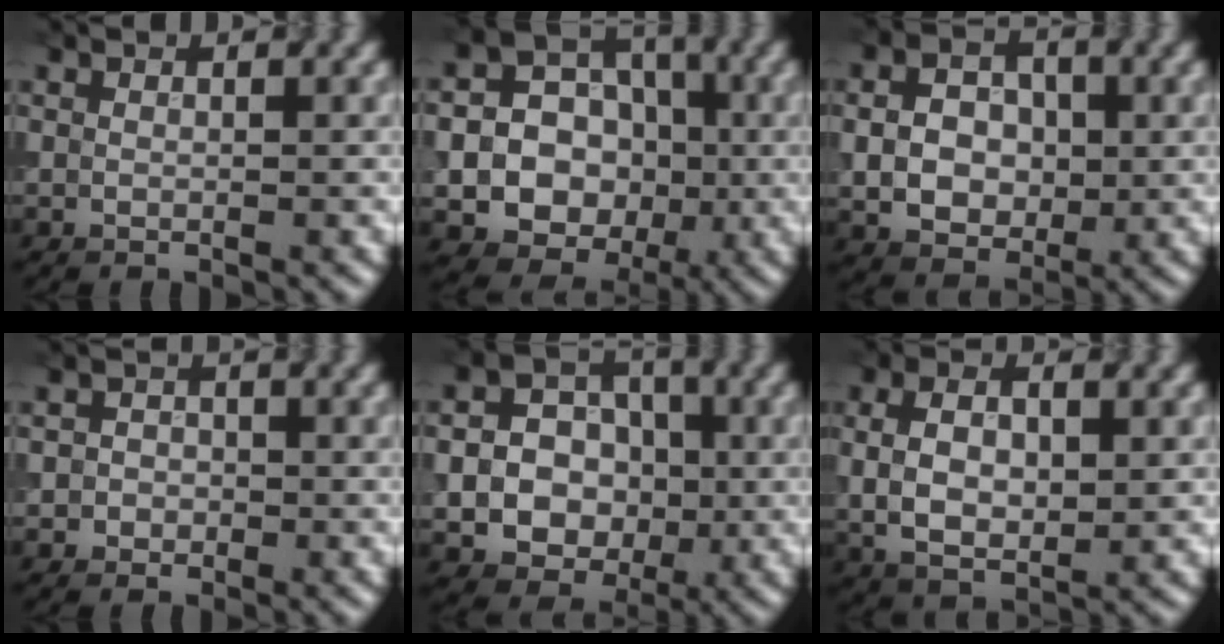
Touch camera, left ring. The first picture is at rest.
{"total": 13.8, "force": [-2.3, 12.6, 5.2], "torque": [-0.087, -0.009, -0.055]}
{"total": 5.6, "force": [-0.1, 4.2, 3.7], "torque": [-0.070, 0.001, -0.002]}
{"total": 1.7, "force": [-0.2, 1.7, 0.5], "torque": [0.015, 0.003, -0.018]}
{"total": 10.0, "force": [-1.3, 8.7, 4.7], "torque": [-0.069, -0.009, -0.035]}
{"total": 5.6, "force": [0.4, 3.2, 4.6], "torque": [-0.086, 0.000, 0.009]}